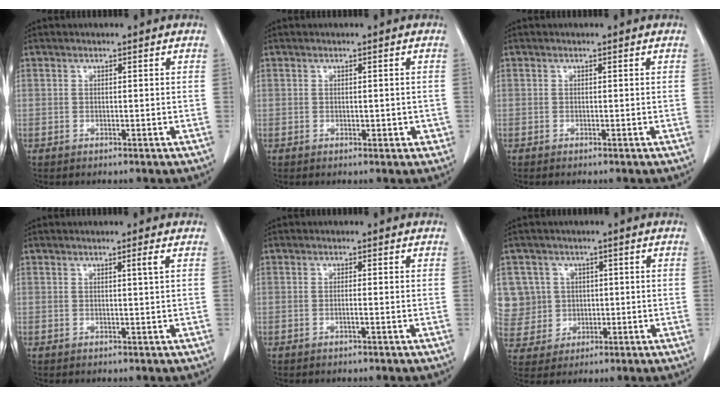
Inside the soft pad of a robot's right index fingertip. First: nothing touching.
{"total": 1.9, "force": [-0.2, 1.2, 1.4], "torque": [-0.014, 0.007, 0.002]}
{"total": 0.0}
{"total": 1.1, "force": [0.4, -0.4, 0.9], "torque": [-0.020, -0.004, 0.011]}
{"total": 0.7, "force": [-0.3, -0.1, 0.7], "torque": [-0.012, 0.000, -0.004]}
{"total": 10.0, "force": [1.9, 9.8, 0.8], "torque": [-0.040, 0.042, 0.057]}